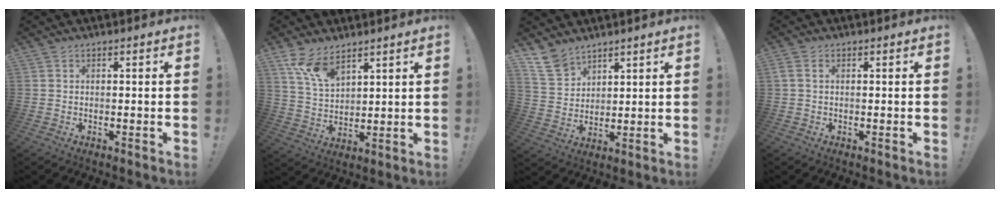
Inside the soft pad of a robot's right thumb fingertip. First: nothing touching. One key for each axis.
{"total": 9.6, "fx": 7.0, "fy": 4.1, "fz": 5.1, "tx": -0.102, "ty": -0.034, "tz": 0.135}
{"total": 9.8, "fx": 7.6, "fy": 5.4, "fz": 2.9, "tx": -0.062, "ty": -0.045, "tz": 0.152}
{"total": 1.8, "fx": 0.5, "fy": 1.0, "fz": 1.4, "tx": -0.030, "ty": 0.005, "tz": 0.009}